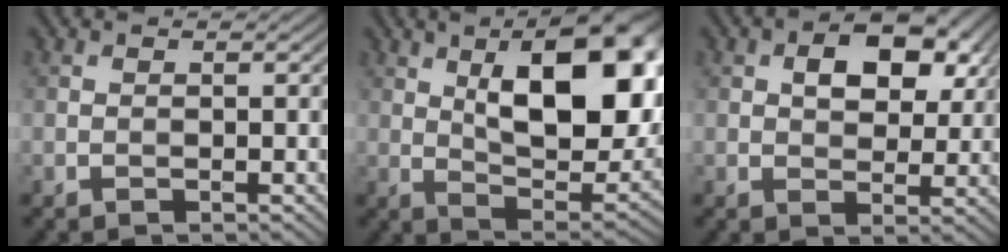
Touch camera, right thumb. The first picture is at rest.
{"total": 16.9, "force": [5.2, 8.0, 14.0], "torque": [-0.196, 0.017, 0.072]}
{"total": 7.2, "force": [2.5, 4.5, 5.1], "torque": [-0.080, -0.002, 0.035]}